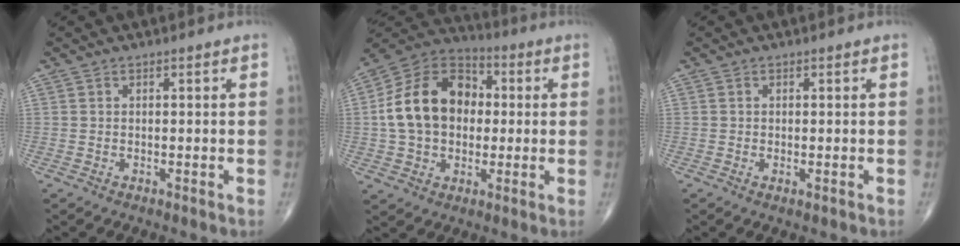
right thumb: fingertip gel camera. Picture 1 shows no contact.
{"total": 17.2, "force": [0.8, 12.7, 11.7], "torque": [-0.180, 0.029, 0.007]}
{"total": 0.8, "force": [-0.3, 0.2, 0.7], "torque": [-0.011, -0.004, -0.005]}